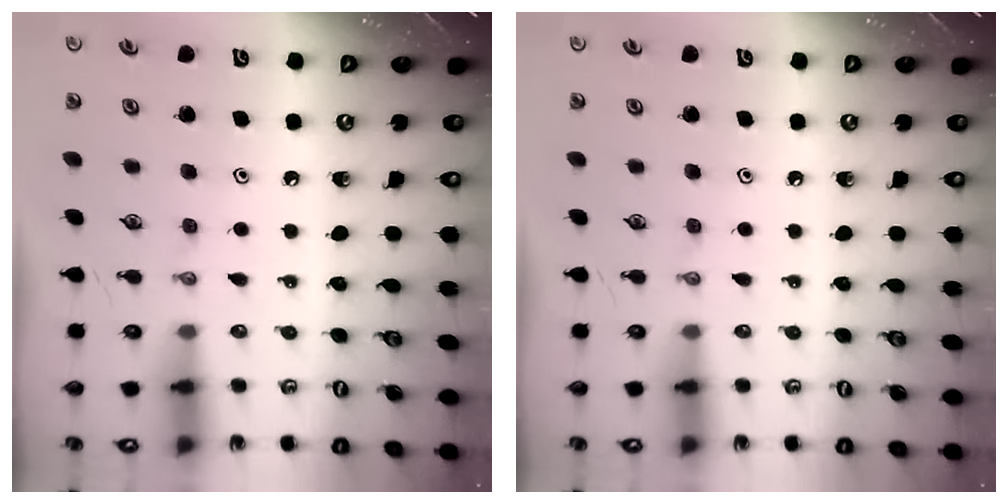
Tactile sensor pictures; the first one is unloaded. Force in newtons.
{"total": 0.0}